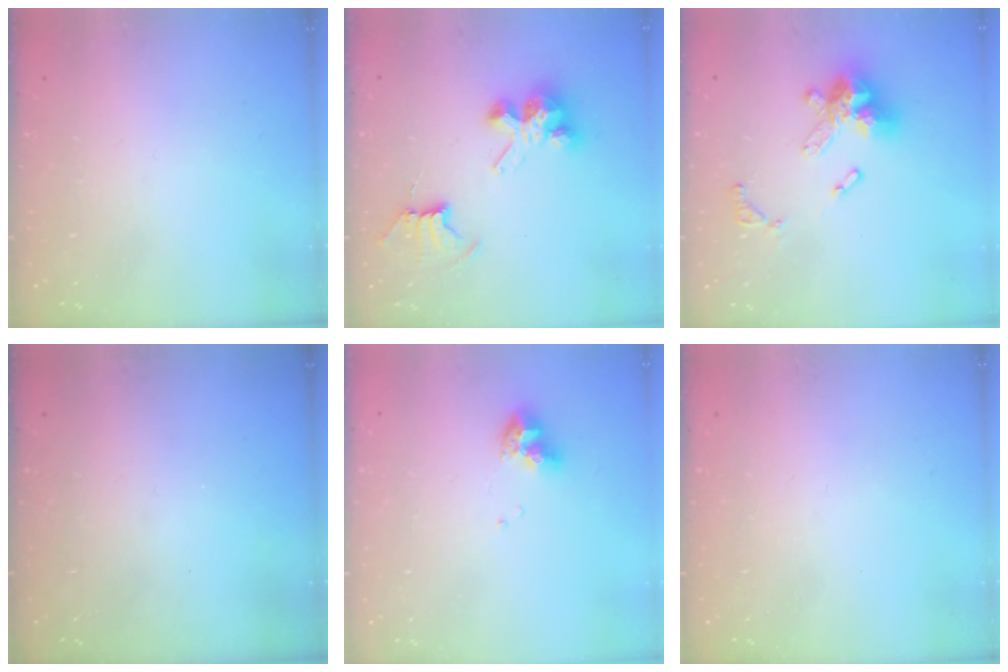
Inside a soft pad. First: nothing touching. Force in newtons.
{"total": 8.0, "press": 8.0, "slide": 0.5}
{"total": 15.2, "press": 15.1, "slide": 1.7}
{"total": 0.0}
{"total": 9.1, "press": 9.1, "slide": 1.1}
{"total": 0.0}